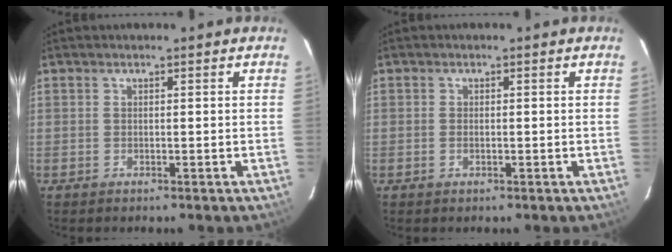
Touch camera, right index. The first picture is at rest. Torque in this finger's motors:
{"motor_torque": [-0.31, 0.22, -0.09, -0.01]}